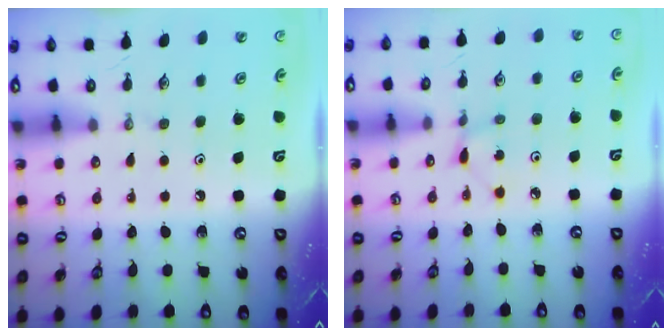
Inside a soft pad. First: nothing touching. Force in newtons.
{"total": 1.1, "press": 1.1, "slide": 0.1}